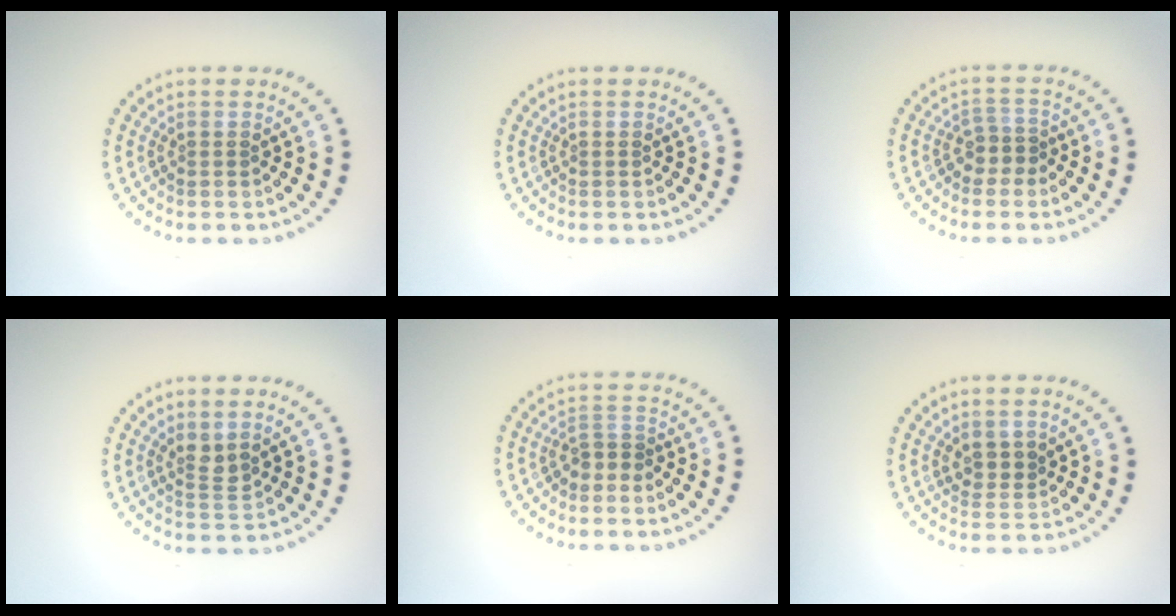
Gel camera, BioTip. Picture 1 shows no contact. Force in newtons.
{"total": 0.0}
{"total": 1.9, "press": 1.4, "slide": 1.2}
{"total": 1.7, "press": 1.4, "slide": 1.1}
{"total": 1.5, "press": 1.0, "slide": 1.1}
{"total": 1.9, "press": 1.4, "slide": 1.2}